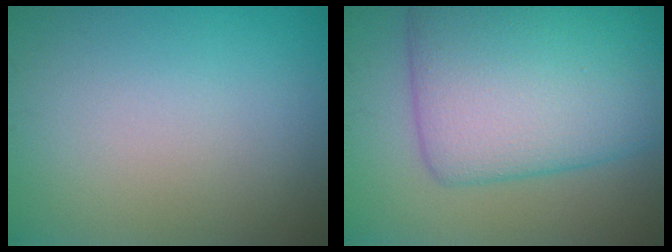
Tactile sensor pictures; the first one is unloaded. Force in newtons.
{"total": 10.5, "press": 10.5, "slide": 0.1}